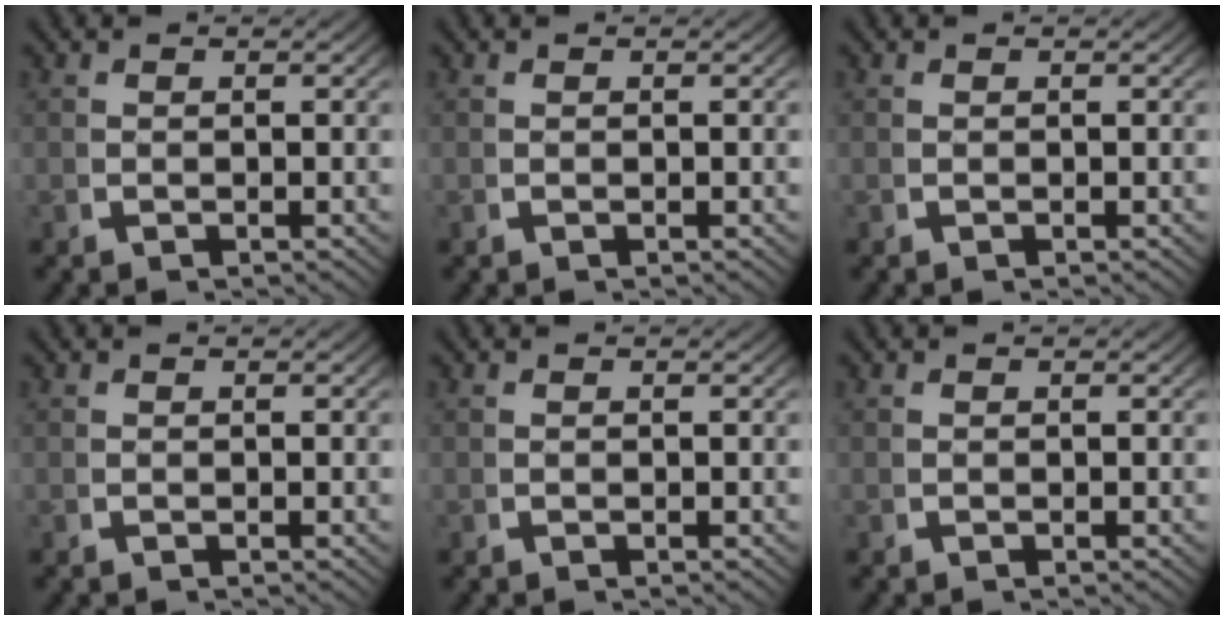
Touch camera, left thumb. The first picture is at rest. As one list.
[{"total": 0.0}, {"total": 0.0}, {"total": 0.0}, {"total": 0.0}, {"total": 0.0}]